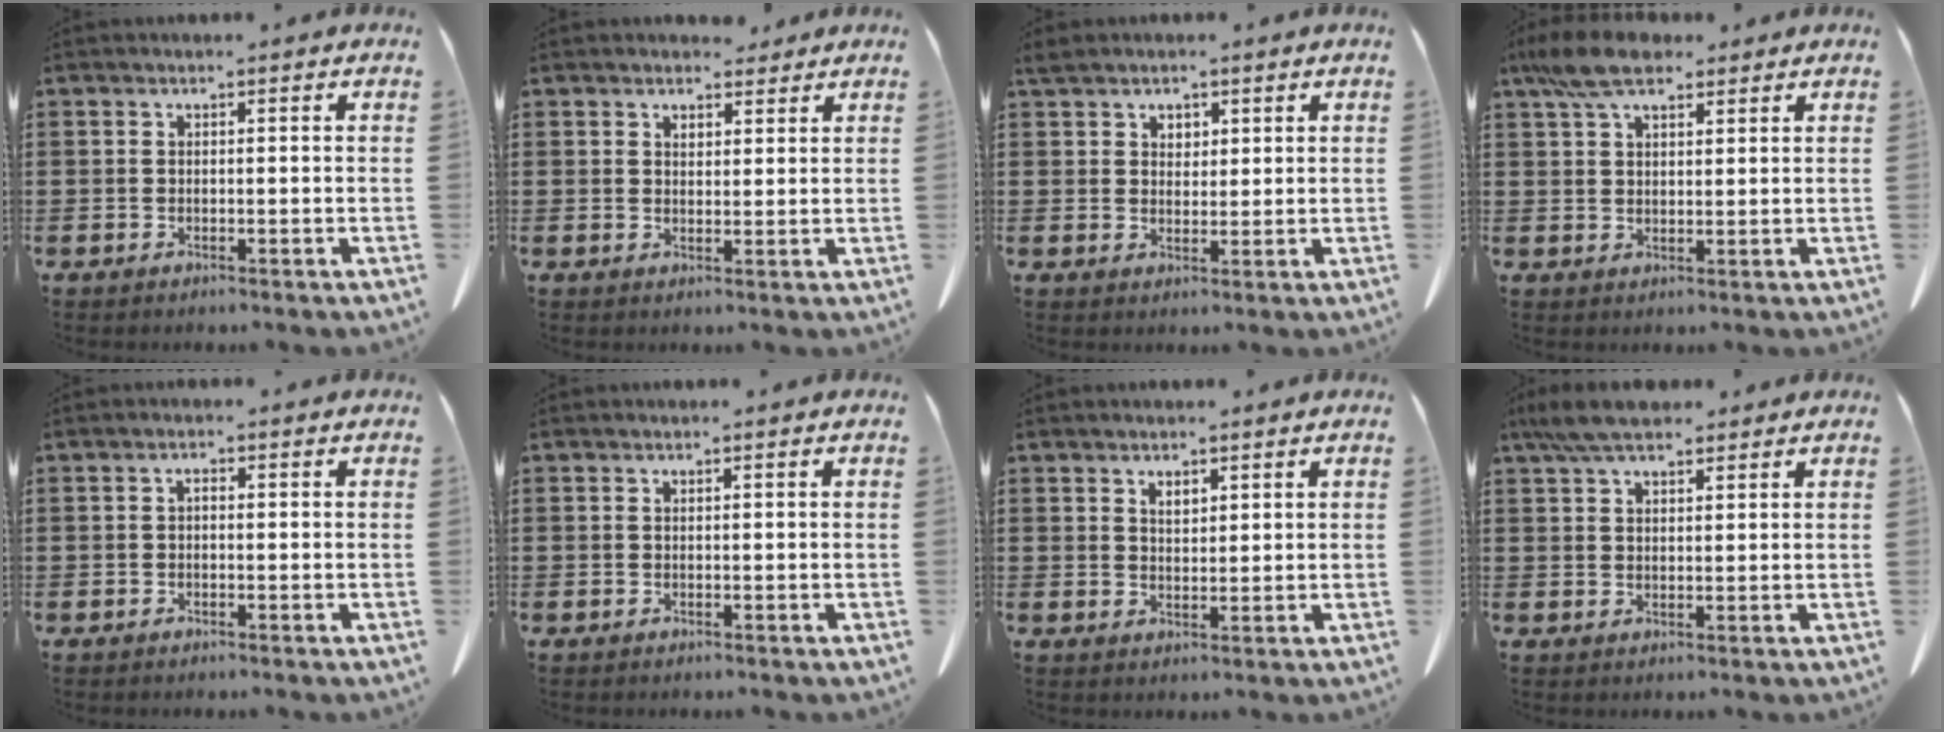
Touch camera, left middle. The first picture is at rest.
{"total": 2.6, "force": [2.3, 1.1, 0.4], "torque": [-0.004, -0.002, 0.044]}
{"total": 3.0, "force": [2.3, 1.9, 0.6], "torque": [-0.014, 0.005, 0.042]}
{"total": 7.2, "force": [5.1, 2.7, 4.3], "torque": [-0.098, -0.001, 0.096]}
{"total": 1.0, "force": [-0.3, 0.4, 0.8], "torque": [-0.018, -0.001, -0.006]}
{"total": 0.0}
{"total": 2.1, "force": [1.6, 0.8, 1.0], "torque": [-0.015, -0.002, 0.028]}
{"total": 6.0, "force": [4.6, 1.7, 3.5], "torque": [-0.079, -0.004, 0.088]}